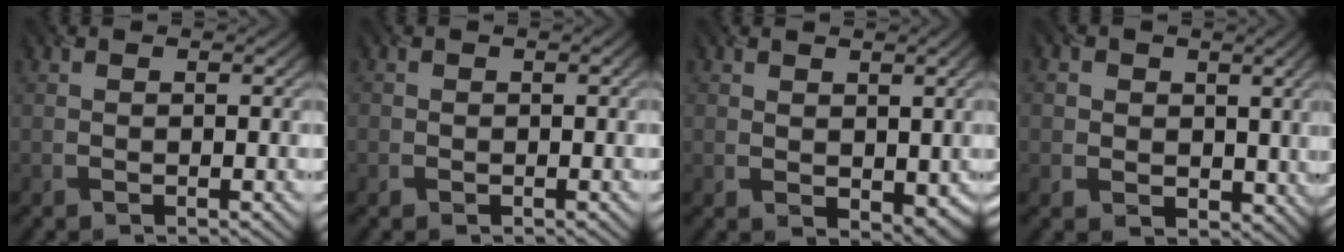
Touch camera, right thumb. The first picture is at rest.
{"total": 0.8, "force": [-0.4, 0.7, -0.1], "torque": [0.004, -0.004, -0.006]}
{"total": 3.0, "force": [0.6, 2.2, 1.9], "torque": [-0.036, -0.013, 0.018]}
{"total": 3.3, "force": [0.3, 3.2, 0.9], "torque": [-0.031, -0.012, 0.009]}